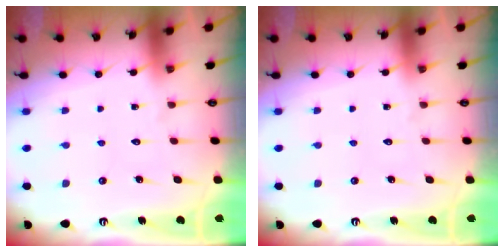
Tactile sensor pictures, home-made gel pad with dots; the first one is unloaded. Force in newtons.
{"total": 0.0}